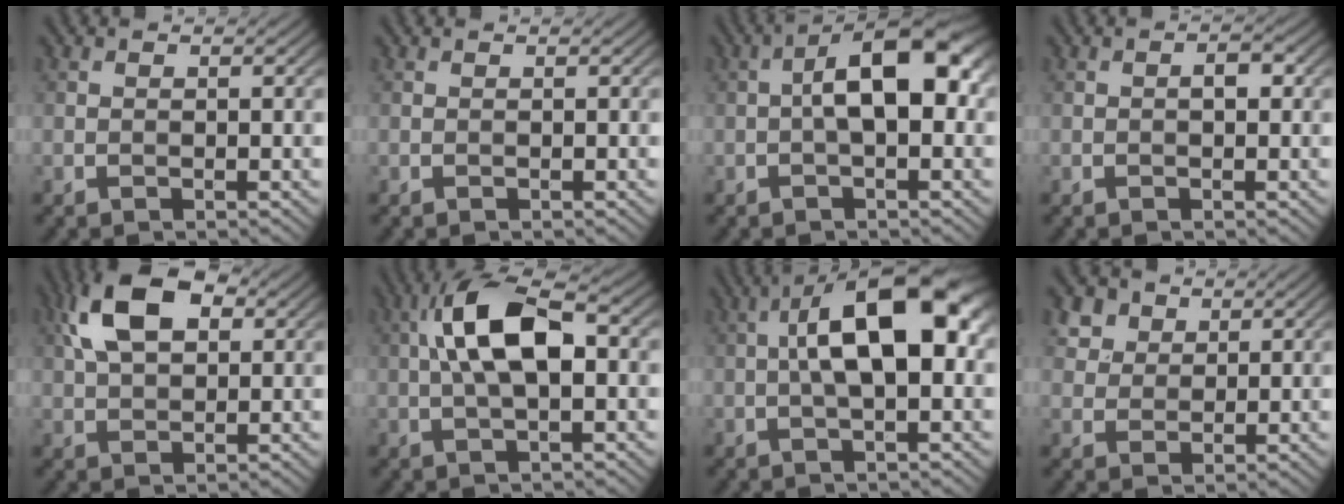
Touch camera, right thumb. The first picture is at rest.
{"total": 0.0}
{"total": 8.9, "force": [0.1, 3.9, 8.0], "torque": [-0.123, 0.019, -0.007]}
{"total": 1.5, "force": [0.1, 0.7, 1.3], "torque": [-0.016, 0.004, -0.002]}
{"total": 9.9, "force": [3.5, 5.4, 7.5], "torque": [-0.158, 0.022, 0.058]}
{"total": 9.8, "force": [1.2, 4.0, 8.9], "torque": [-0.176, 0.024, 0.013]}
{"total": 12.4, "force": [1.1, 5.2, 11.2], "torque": [-0.172, 0.024, 0.011]}
{"total": 5.7, "force": [3.4, 3.9, 2.3], "torque": [-0.079, -0.002, 0.074]}